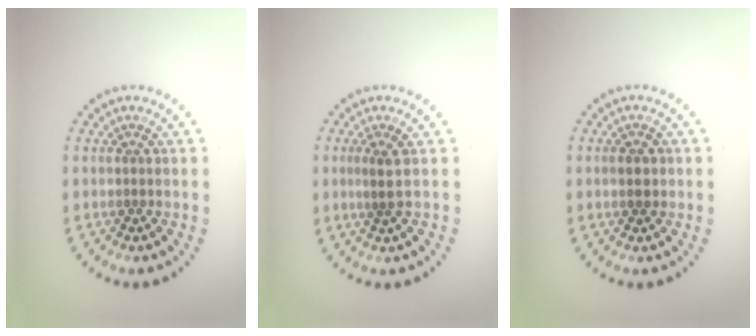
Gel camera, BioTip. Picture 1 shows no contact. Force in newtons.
{"total": 1.3, "press": 1.0, "slide": 0.8}
{"total": 1.2, "press": 1.2, "slide": 0.2}